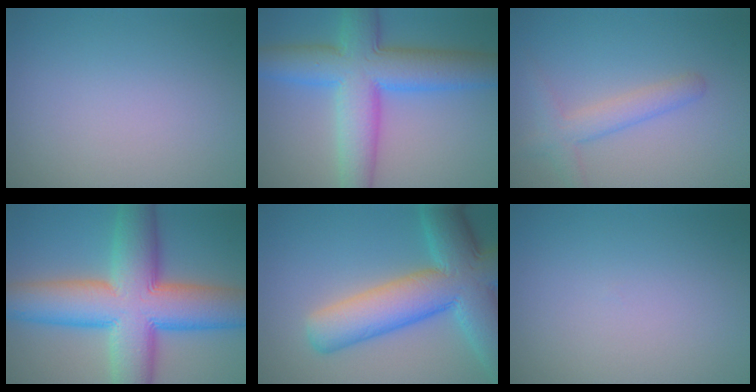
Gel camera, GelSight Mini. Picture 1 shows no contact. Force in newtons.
{"total": 10.0, "press": 10.0, "slide": 0.1}
{"total": 2.8, "press": 2.8, "slide": 0.1}
{"total": 14.0, "press": 13.9, "slide": 0.5}
{"total": 10.9, "press": 10.9, "slide": 0.5}
{"total": 0.0}